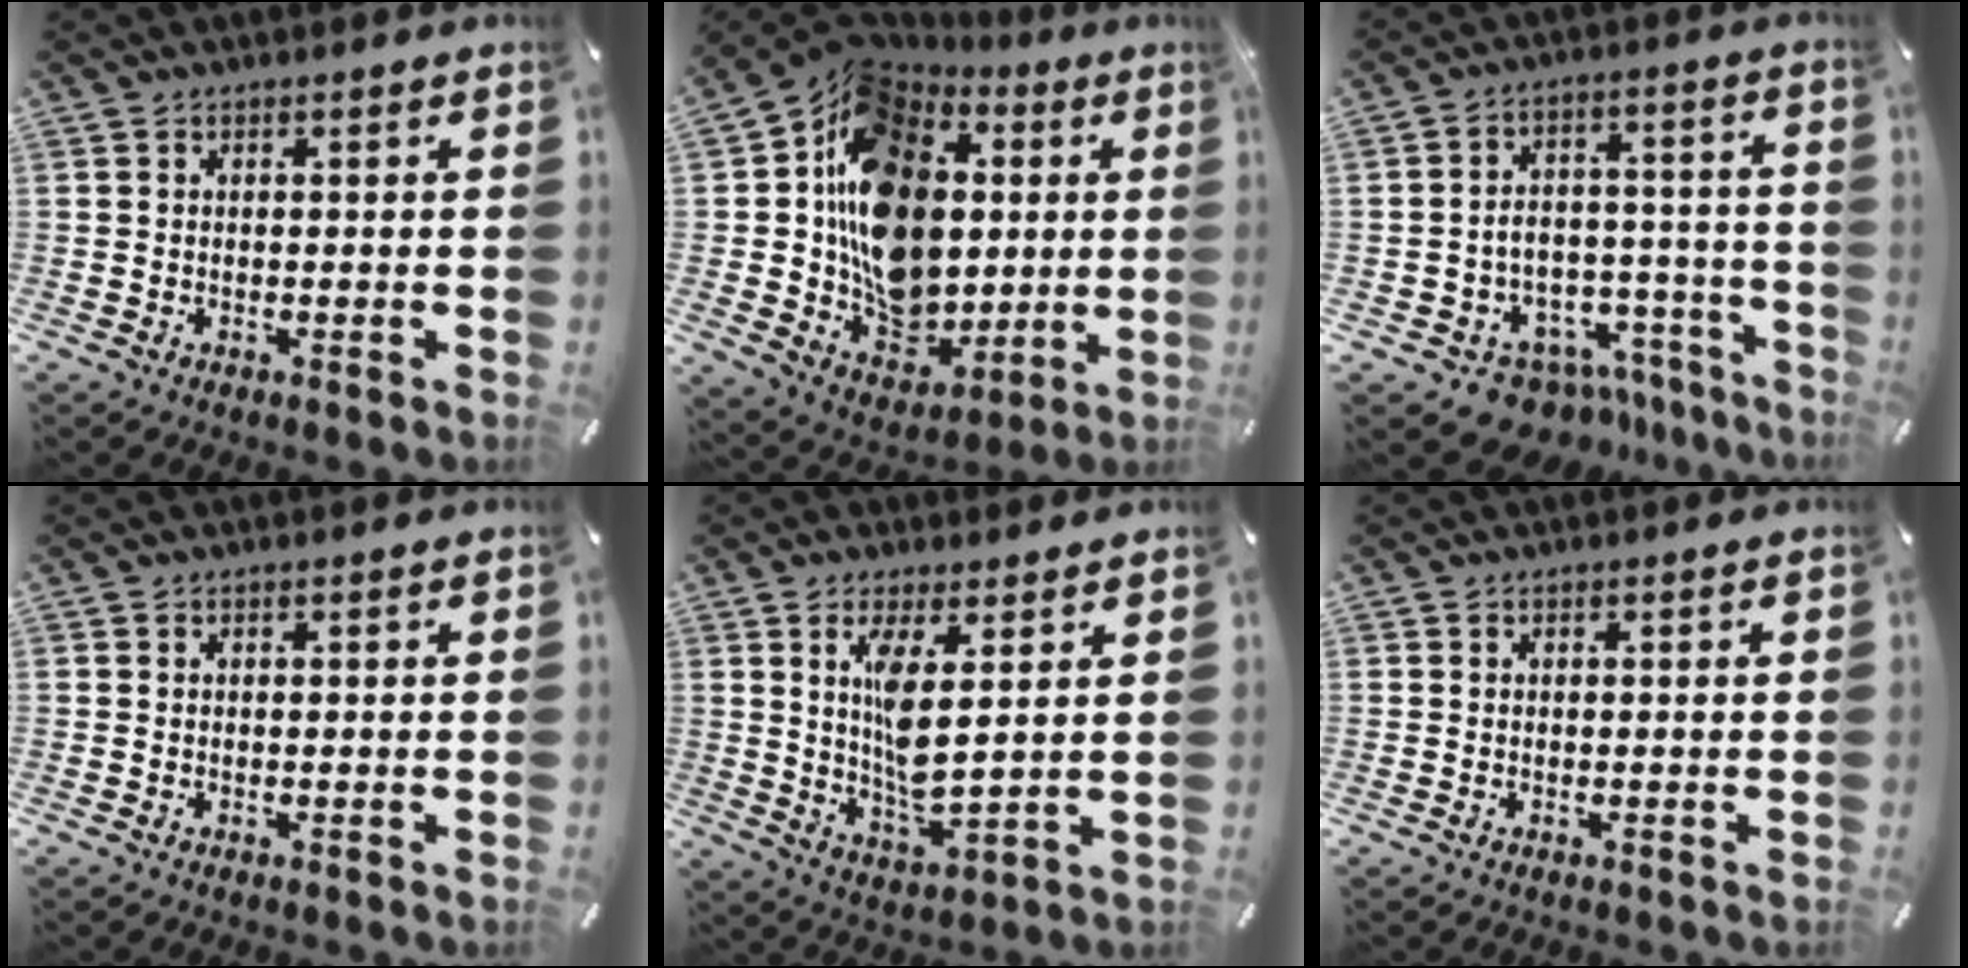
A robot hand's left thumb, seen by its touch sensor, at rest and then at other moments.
{"total": 19.5, "force": [3.0, 15.4, 11.6], "torque": [-0.202, -0.029, 0.055]}
{"total": 9.8, "force": [-6.7, 6.6, 2.4], "torque": [-0.027, 0.045, -0.109]}
{"total": 0.0}
{"total": 8.8, "force": [3.3, 2.8, 7.7], "torque": [-0.160, -0.026, 0.051]}
{"total": 0.0}